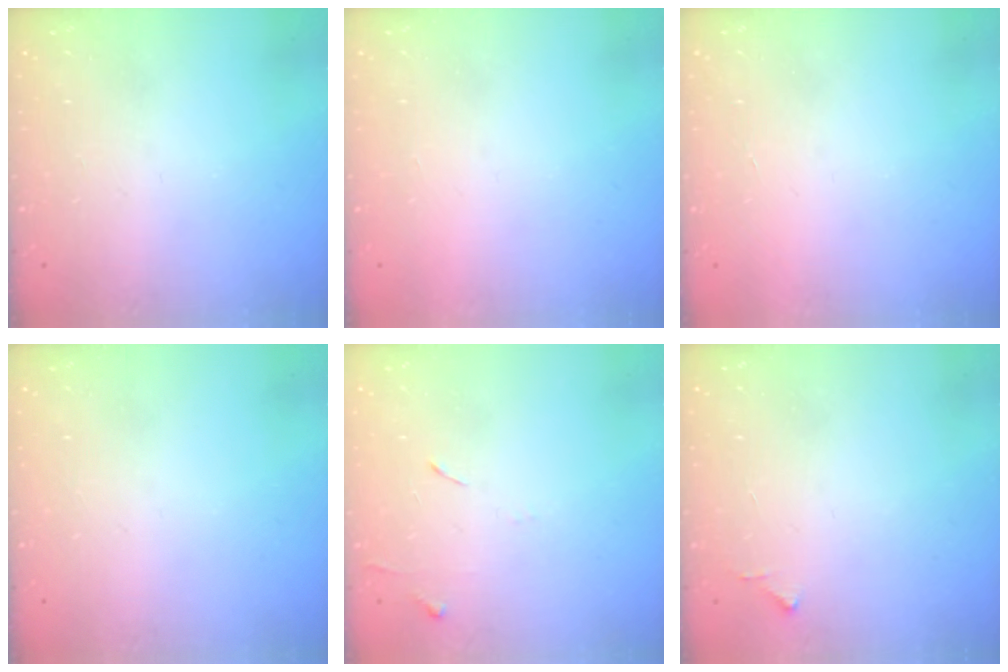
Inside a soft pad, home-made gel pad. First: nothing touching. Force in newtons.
{"total": 1.5, "press": 1.5, "slide": 0.1}
{"total": 1.6, "press": 1.5, "slide": 0.1}
{"total": 0.0}
{"total": 5.4, "press": 5.4, "slide": 0.7}
{"total": 3.4, "press": 3.4, "slide": 0.4}